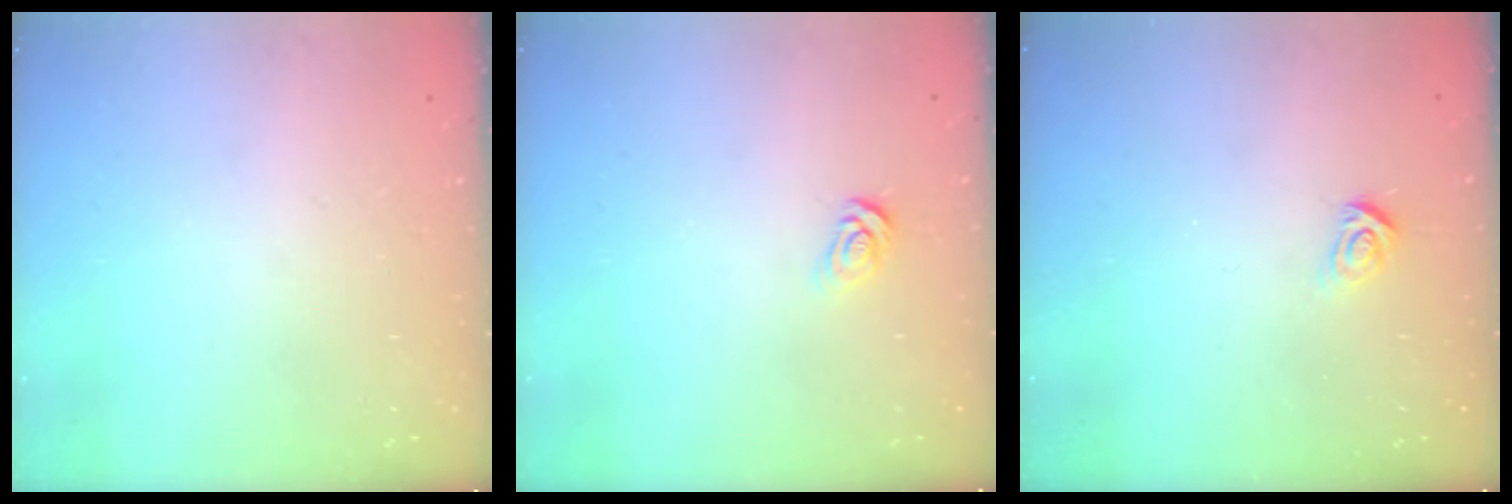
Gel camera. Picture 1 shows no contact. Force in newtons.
{"total": 4.3, "press": 4.2, "slide": 0.4}
{"total": 3.6, "press": 3.6, "slide": 0.3}